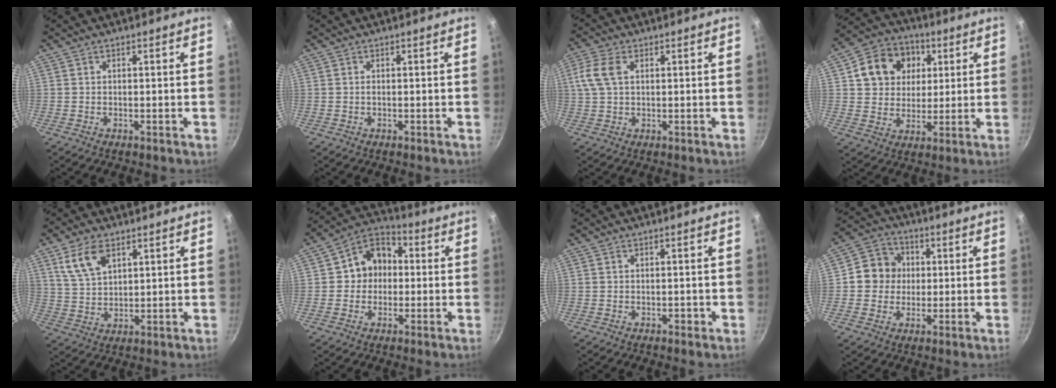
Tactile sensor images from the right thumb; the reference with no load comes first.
{"total": 0.0}
{"total": 6.1, "force": [1.6, 3.7, 4.6], "torque": [-0.100, 0.012, 0.029]}
{"total": 13.4, "force": [4.0, 11.2, 6.2], "torque": [-0.083, 0.010, 0.060]}
{"total": 8.2, "force": [4.3, 4.5, 5.3], "torque": [-0.091, -0.013, 0.090]}
{"total": 9.7, "force": [0.1, 8.3, 5.0], "torque": [-0.037, 0.027, -0.018]}
{"total": 0.8, "force": [-0.4, 0.6, 0.4], "torque": [-0.001, 0.007, -0.004]}
{"total": 8.5, "force": [0.6, 7.9, 3.1], "torque": [-0.014, 0.014, -0.008]}